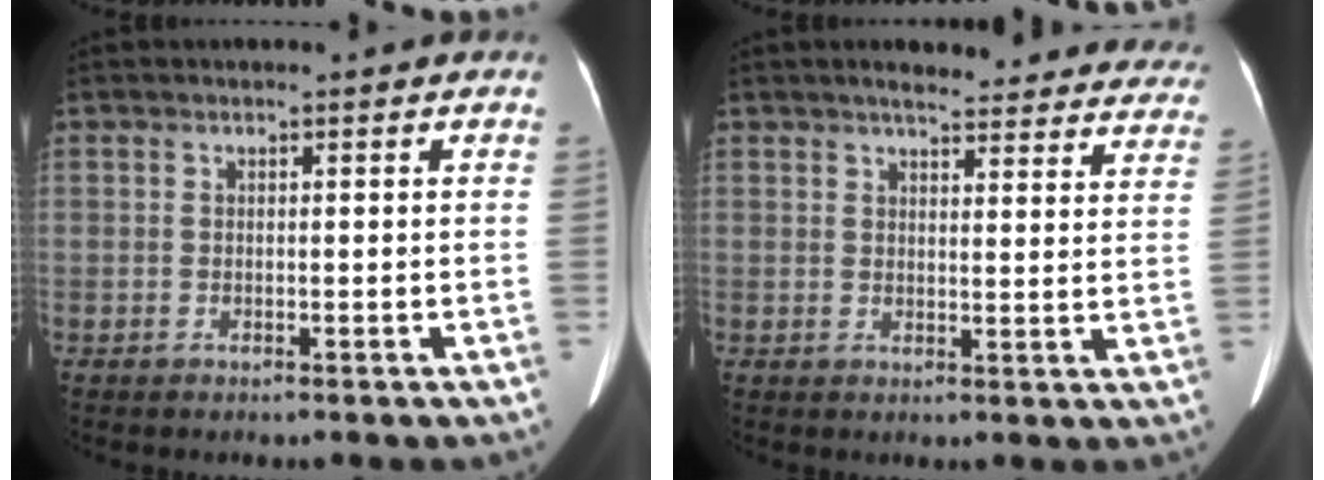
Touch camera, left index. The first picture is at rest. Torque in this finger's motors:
{"motor_torque": [0.02, -0.21, -0.08, 0.00]}